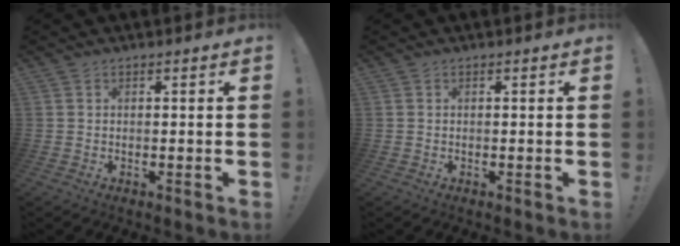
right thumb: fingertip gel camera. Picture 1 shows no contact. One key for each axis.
{"total": 0.0}